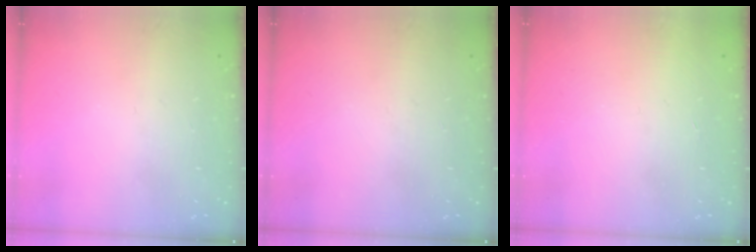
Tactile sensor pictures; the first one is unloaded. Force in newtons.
{"total": 0.0}
{"total": 1.5, "press": 1.5, "slide": 0.1}